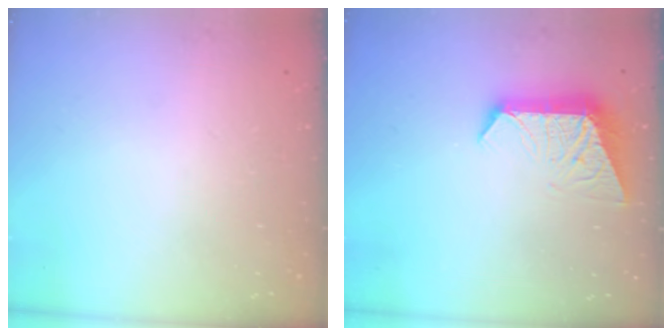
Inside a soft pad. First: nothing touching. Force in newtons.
{"total": 10.0, "press": 10.0, "slide": 0.8}